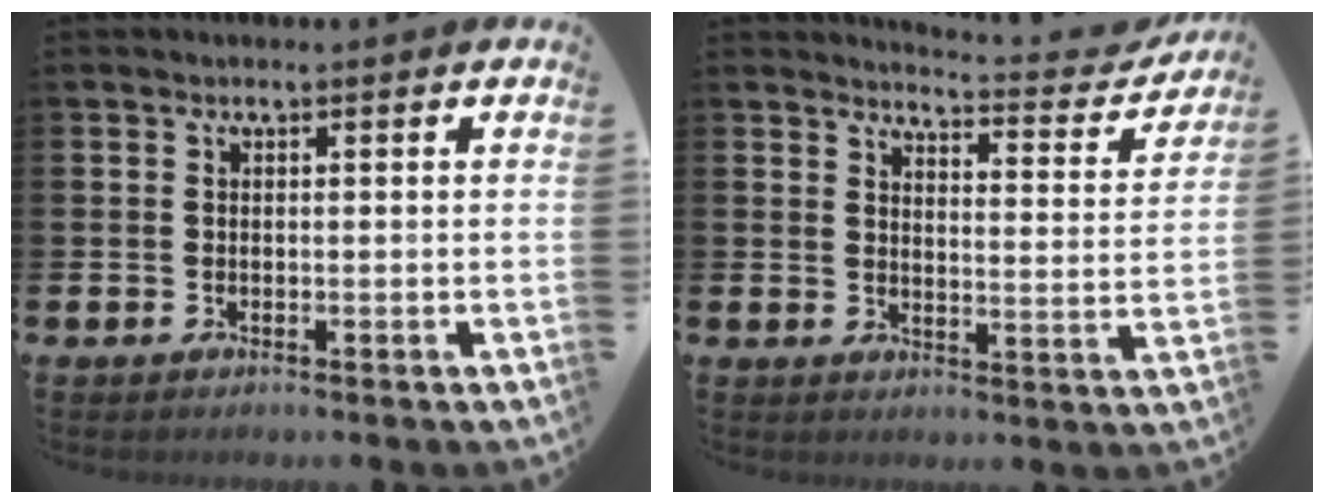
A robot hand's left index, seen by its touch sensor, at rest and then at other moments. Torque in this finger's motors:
{"motor_torque": [0.69, -1.27, 0.12, 0.00]}